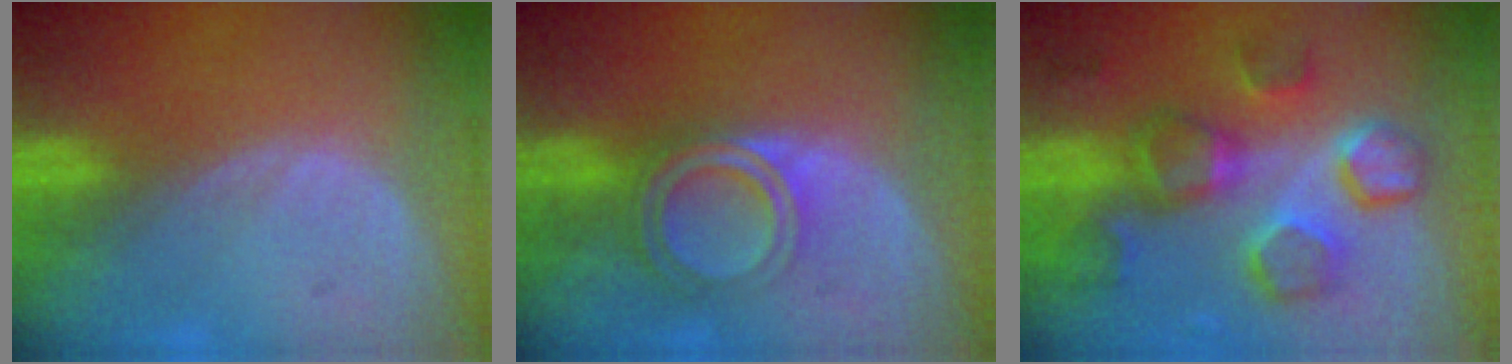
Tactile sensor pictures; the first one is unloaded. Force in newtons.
{"total": 6.0, "press": 5.2, "slide": 3.0}
{"total": 9.6, "press": 9.5, "slide": 0.9}